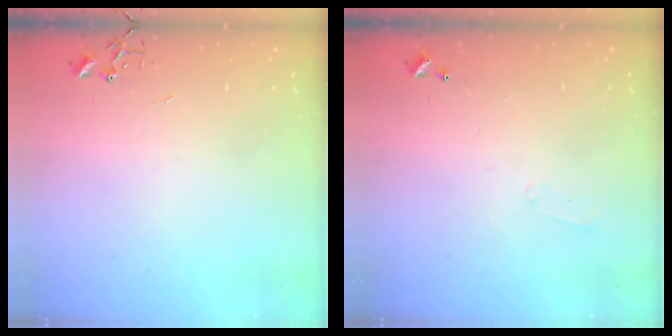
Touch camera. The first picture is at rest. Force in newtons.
{"total": 5.0, "press": 5.0, "slide": 0.9}